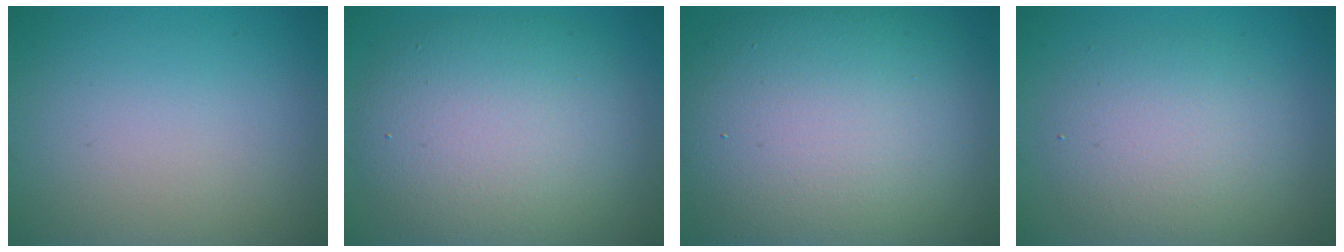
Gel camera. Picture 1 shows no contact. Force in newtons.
{"total": 9.1, "press": 9.1, "slide": 0.7}
{"total": 14.7, "press": 14.7, "slide": 0.9}
{"total": 4.9, "press": 4.9, "slide": 0.4}